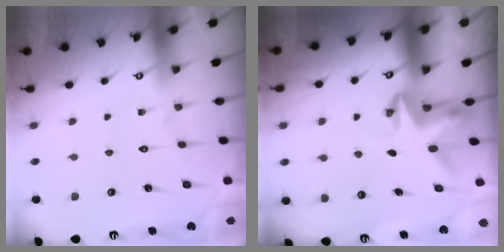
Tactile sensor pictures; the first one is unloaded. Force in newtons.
{"total": 3.4, "press": 3.4, "slide": 0.1}